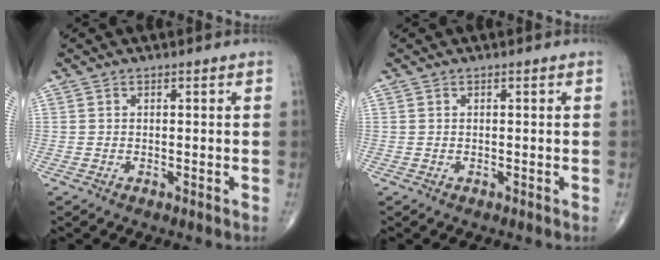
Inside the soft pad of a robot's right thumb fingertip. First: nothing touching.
{"total": 0.0}